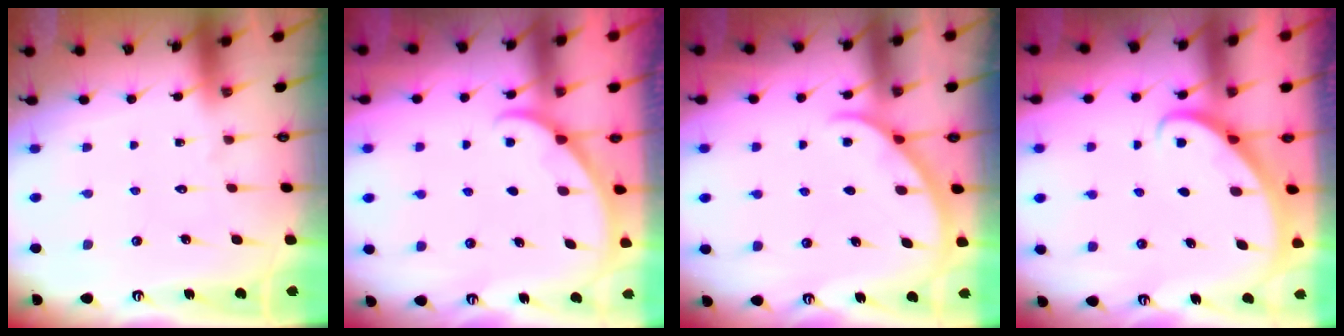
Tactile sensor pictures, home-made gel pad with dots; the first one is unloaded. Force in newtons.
{"total": 2.1, "press": 2.1, "slide": 0.2}
{"total": 2.0, "press": 2.0, "slide": 0.2}
{"total": 2.7, "press": 2.7, "slide": 0.2}